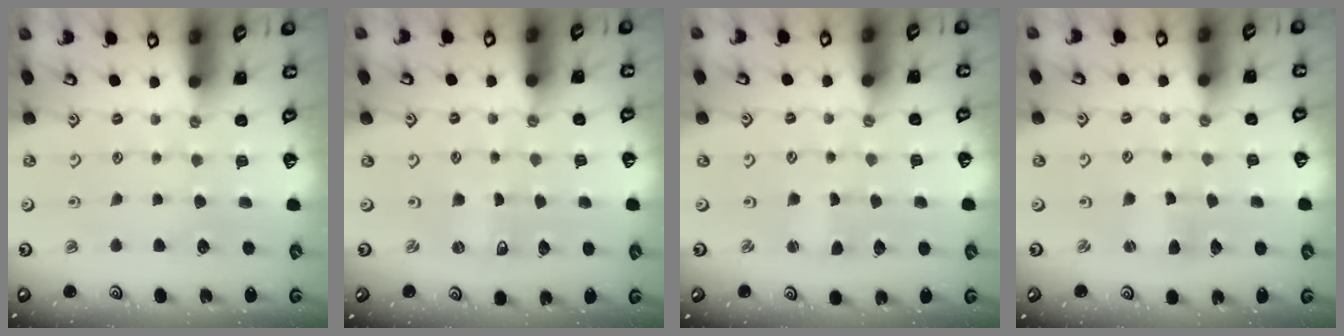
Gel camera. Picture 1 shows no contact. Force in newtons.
{"total": 0.0}
{"total": 0.9, "press": 0.9, "slide": 0.1}
{"total": 1.6, "press": 1.6, "slide": 0.2}